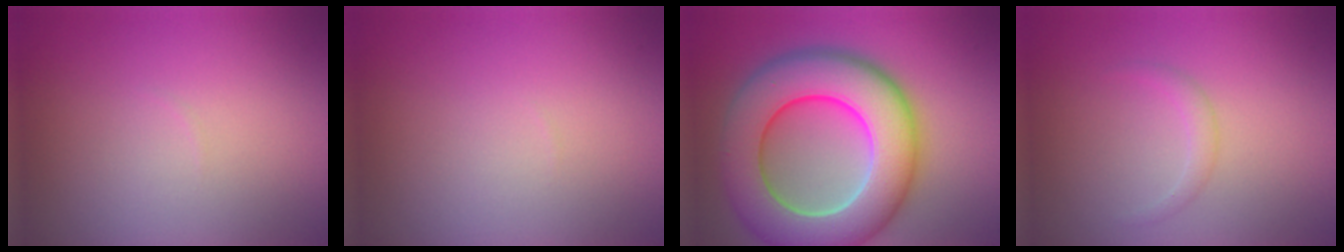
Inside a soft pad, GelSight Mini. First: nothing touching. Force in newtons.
{"total": 0.0}
{"total": 12.4, "press": 12.4, "slide": 0.8}
{"total": 1.2, "press": 1.1, "slide": 0.1}